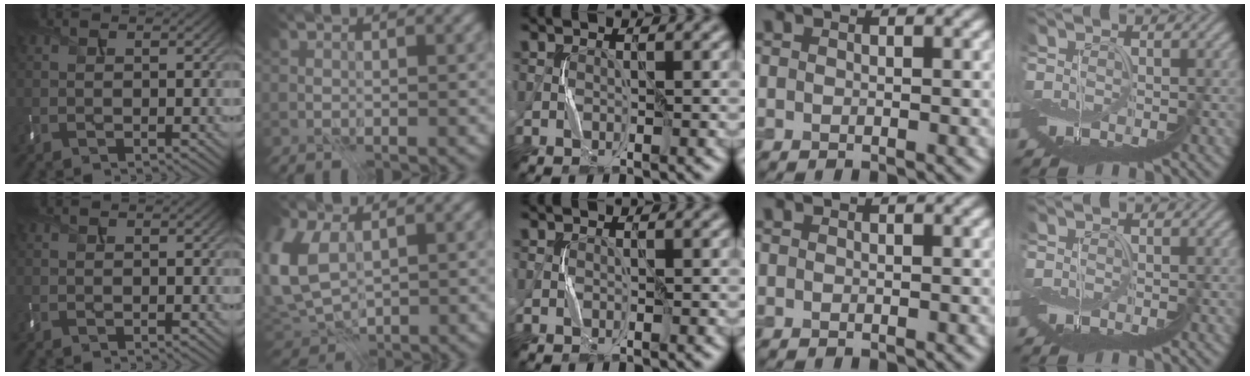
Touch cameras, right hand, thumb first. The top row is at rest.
{"index": {"total": 6.7, "force": [1.0, 4.3, 5.0], "torque": [-0.142, 0.001, 0.015]}}